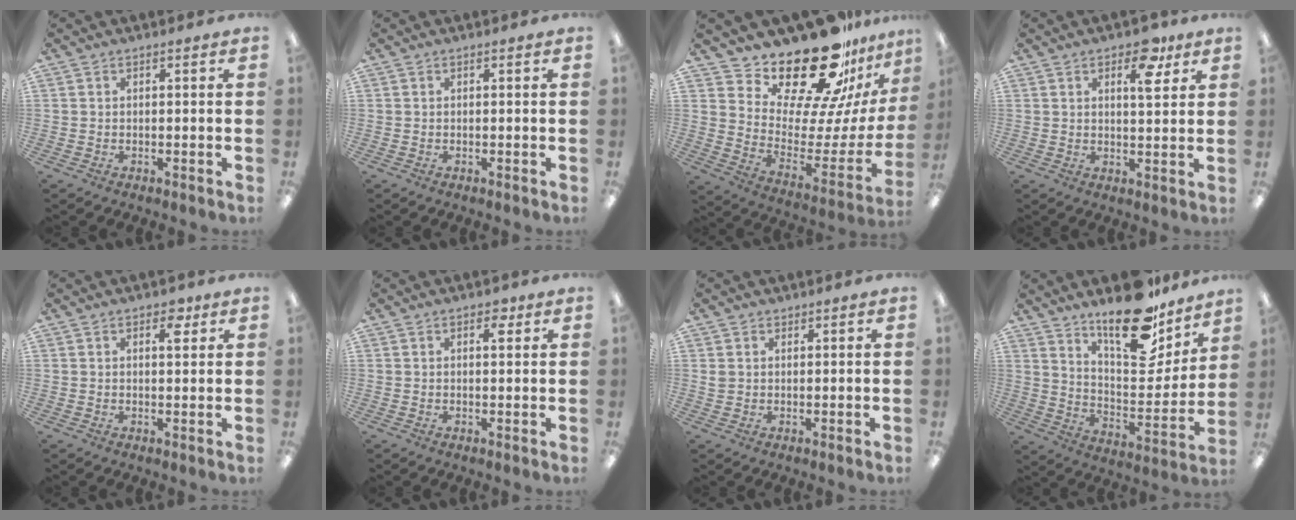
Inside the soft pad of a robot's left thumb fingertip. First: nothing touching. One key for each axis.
{"total": 0.0}
{"total": 24.8, "fx": 20.9, "fy": 7.1, "fz": 11.3, "tx": -0.179, "ty": -0.163, "tz": 0.355}
{"total": 8.1, "fx": 4.6, "fy": 3.6, "fz": 5.6, "tx": -0.065, "ty": -0.017, "tz": 0.073}
{"total": 3.6, "fx": 2.1, "fy": 1.7, "fz": 2.3, "tx": -0.018, "ty": -0.008, "tz": 0.030}
{"total": 2.5, "fx": 1.4, "fy": 1.3, "fz": 1.7, "tx": -0.012, "ty": -0.005, "tz": 0.018}
{"total": 1.6, "fx": 1.0, "fy": 1.1, "fz": 0.3, "tx": -0.008, "ty": 0.002, "tz": 0.018}
{"total": 20.6, "fx": 15.4, "fy": 8.2, "fz": 10.9, "tx": -0.149, "ty": -0.113, "tz": 0.262}